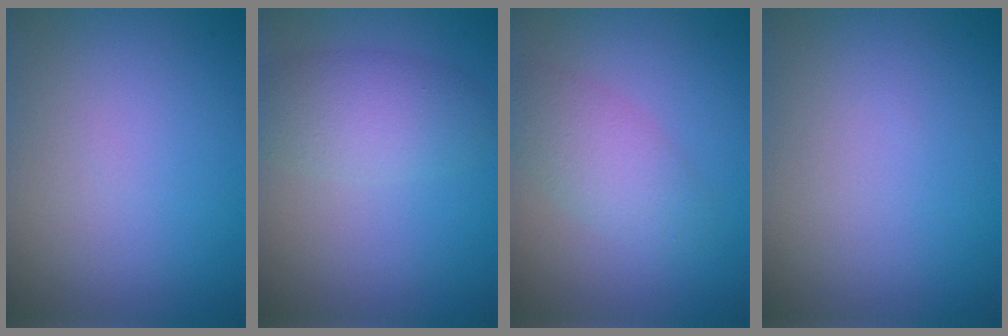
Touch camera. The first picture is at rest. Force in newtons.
{"total": 3.8, "press": 3.8, "slide": 0.1}
{"total": 3.0, "press": 3.0, "slide": 0.1}
{"total": 0.0}